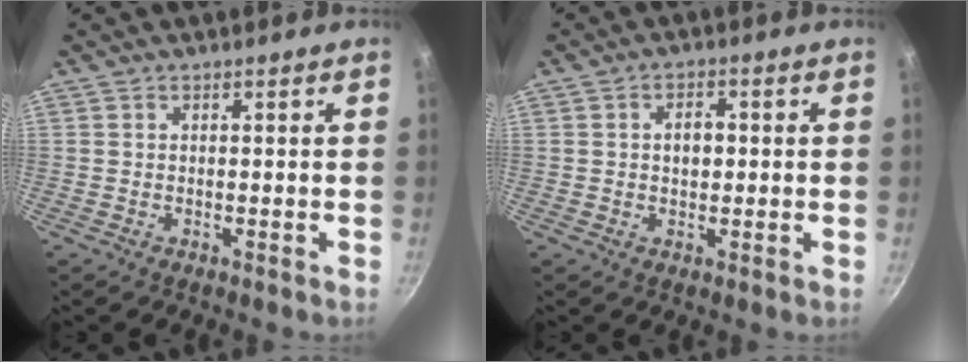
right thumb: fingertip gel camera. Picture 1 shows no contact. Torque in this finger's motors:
{"motor_torque": [-0.25, 0.15, 0.11, 0.20, 0.05]}